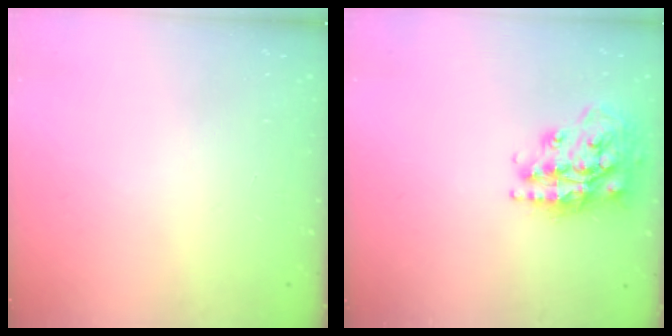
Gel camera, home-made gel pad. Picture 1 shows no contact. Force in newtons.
{"total": 17.9, "press": 17.8, "slide": 1.5}